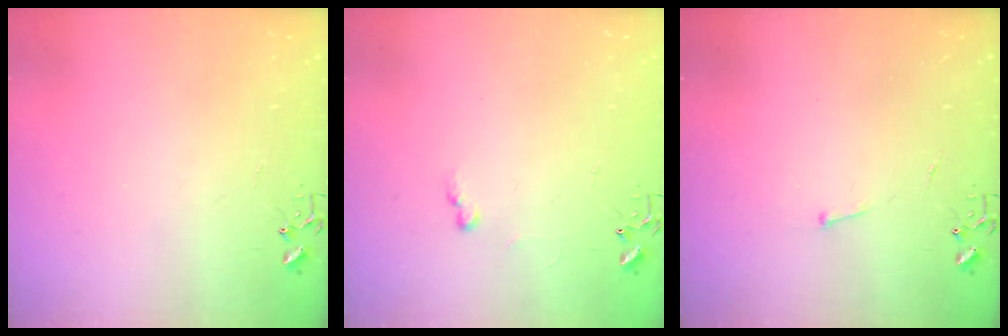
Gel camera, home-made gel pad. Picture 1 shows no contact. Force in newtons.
{"total": 5.4, "press": 5.4, "slide": 0.6}
{"total": 2.9, "press": 2.9, "slide": 0.4}